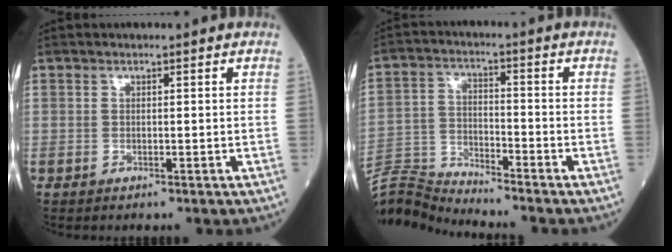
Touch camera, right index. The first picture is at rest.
{"total": 9.7, "force": [-9.5, -1.8, -0.4], "torque": [0.001, 0.017, -0.184]}